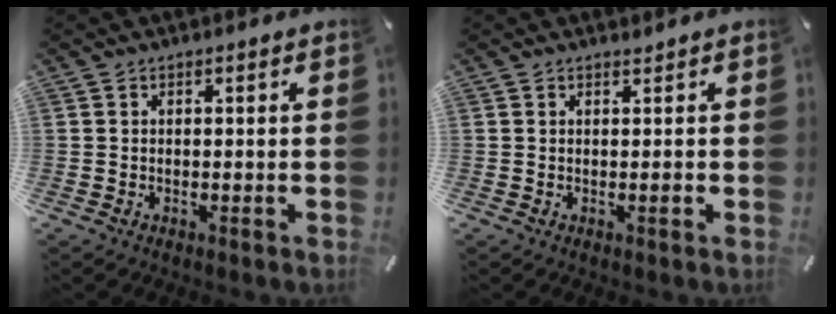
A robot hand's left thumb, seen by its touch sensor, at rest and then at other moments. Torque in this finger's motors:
{"motor_torque": [-0.06, -0.01, 0.04, -0.07, 0.00]}